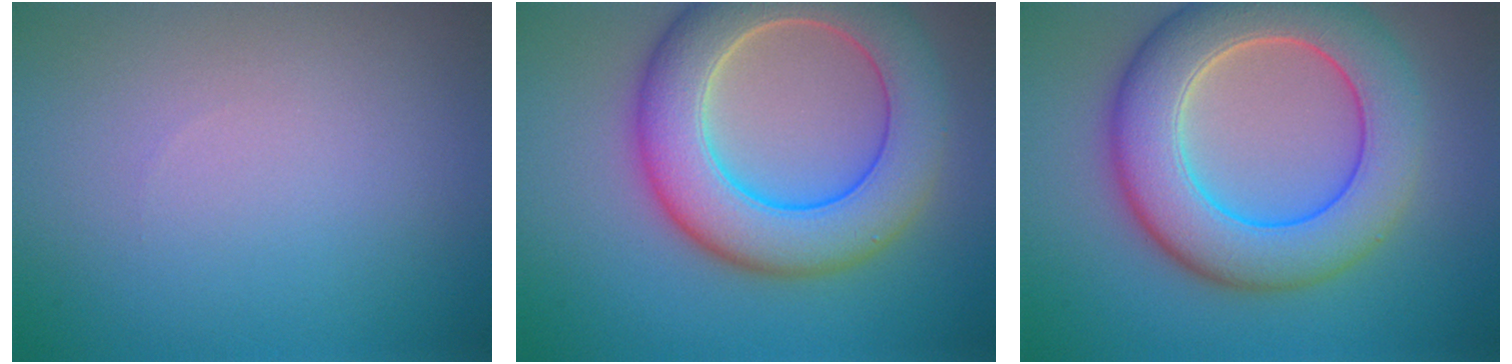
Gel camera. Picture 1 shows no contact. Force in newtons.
{"total": 9.3, "press": 9.3, "slide": 0.6}
{"total": 9.4, "press": 9.4, "slide": 0.4}